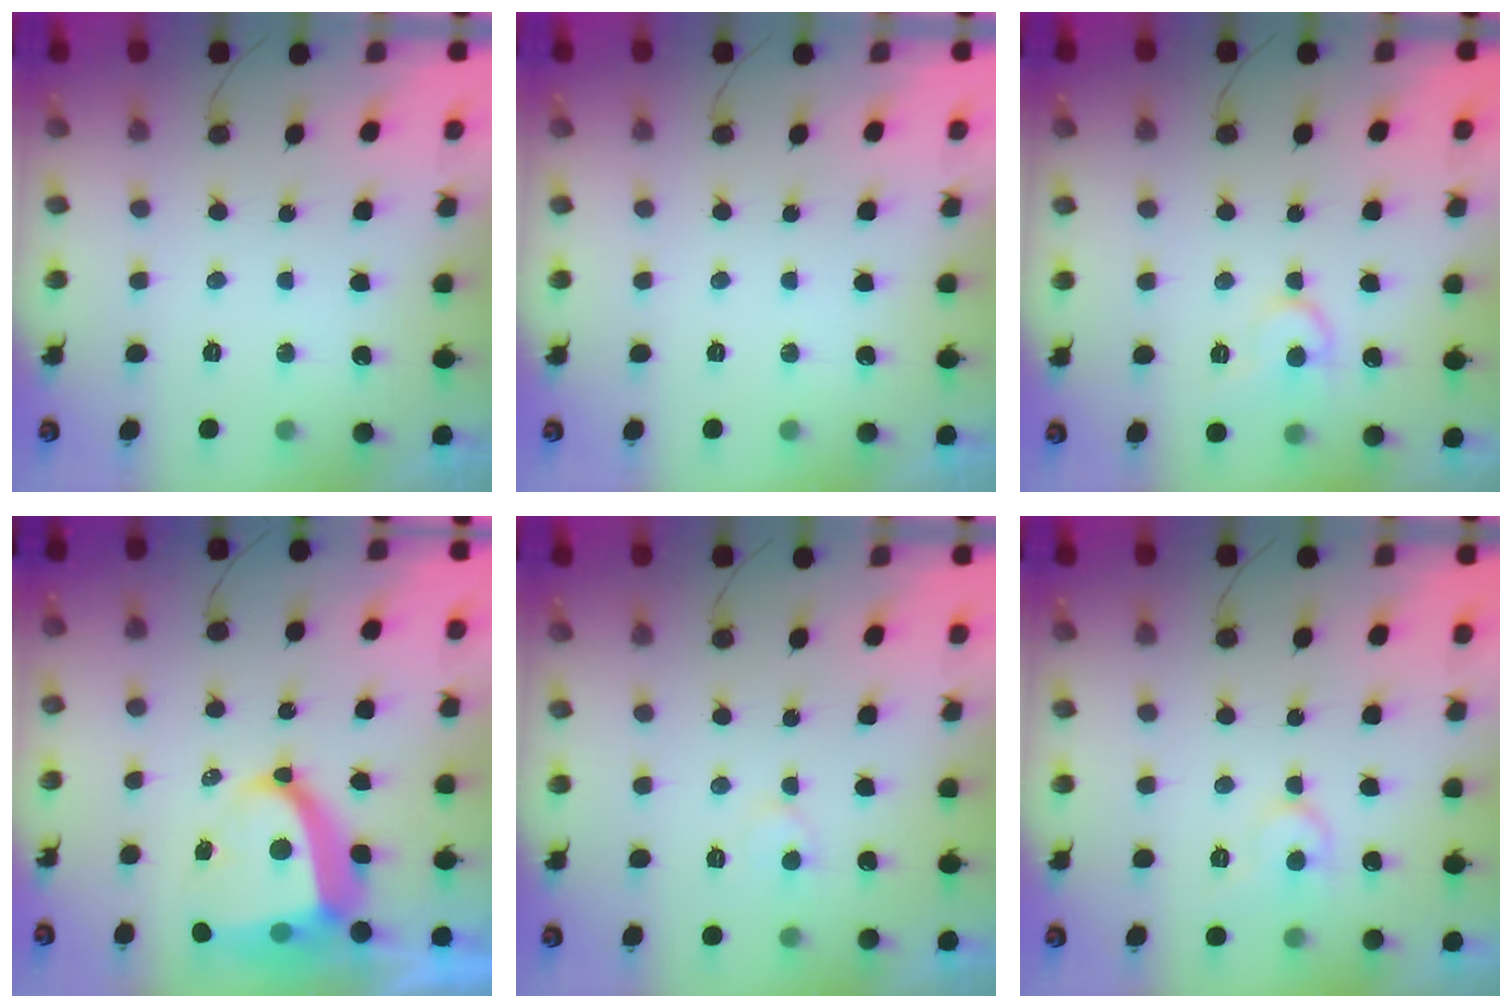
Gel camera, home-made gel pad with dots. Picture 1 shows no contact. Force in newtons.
{"total": 0.0}
{"total": 10.1, "press": 10.1, "slide": 1.0}
{"total": 14.0, "press": 13.9, "slide": 1.5}
{"total": 6.6, "press": 6.6, "slide": 0.4}
{"total": 8.3, "press": 8.3, "slide": 0.7}